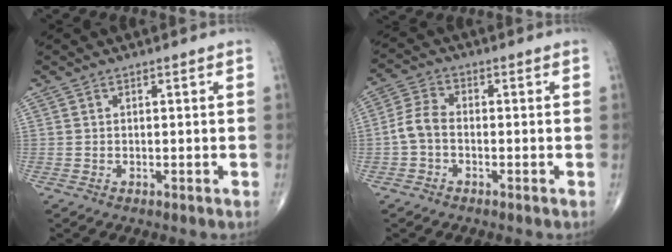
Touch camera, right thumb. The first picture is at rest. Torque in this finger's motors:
{"motor_torque": [-0.20, 0.27, 0.37, -0.16, 0.05]}